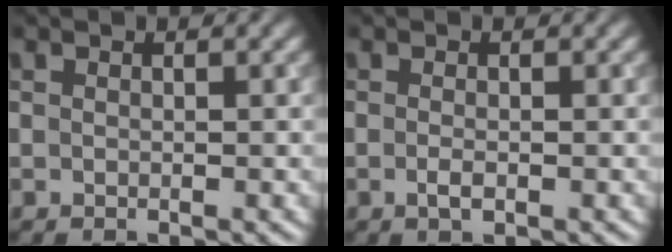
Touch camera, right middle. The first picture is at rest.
{"total": 1.2, "force": [-0.4, 0.4, 1.0], "torque": [-0.023, -0.004, -0.008]}